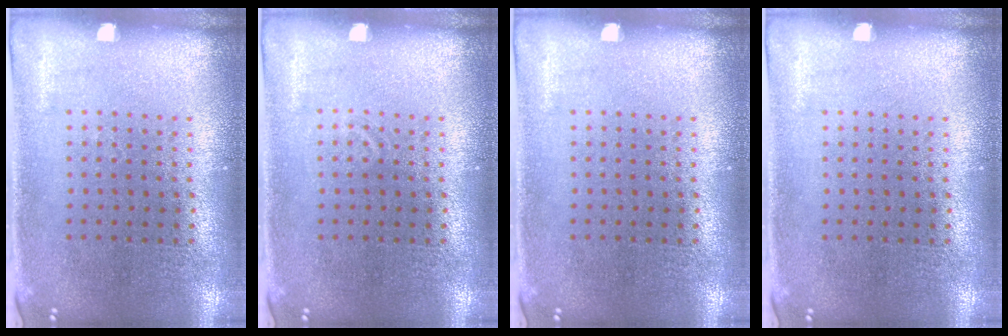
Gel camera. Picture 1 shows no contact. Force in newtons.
{"total": 0.6, "press": 0.5, "slide": 0.3}
{"total": 0.0}
{"total": 0.0}